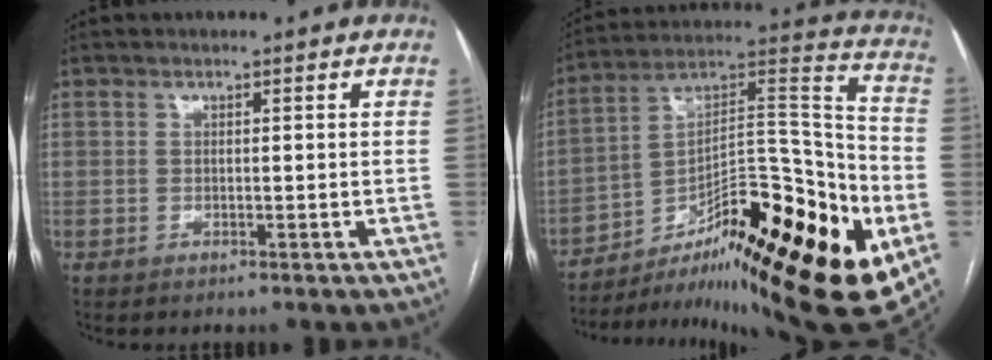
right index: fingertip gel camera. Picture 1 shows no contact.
{"total": 33.0, "force": [-14.6, 7.3, 28.7], "torque": [-0.382, 0.007, -0.216]}